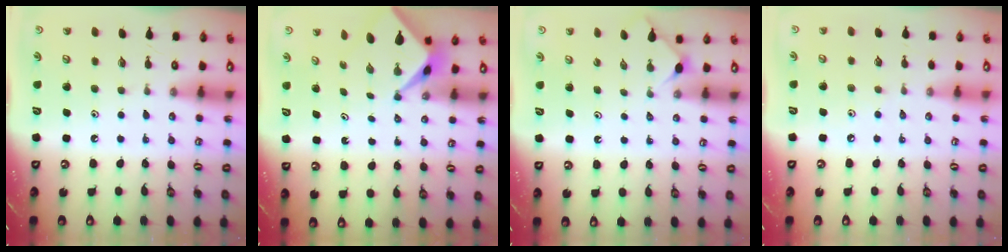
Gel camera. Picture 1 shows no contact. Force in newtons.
{"total": 2.3, "press": 2.3, "slide": 0.2}
{"total": 1.7, "press": 1.6, "slide": 0.5}
{"total": 1.5, "press": 1.5, "slide": 0.4}